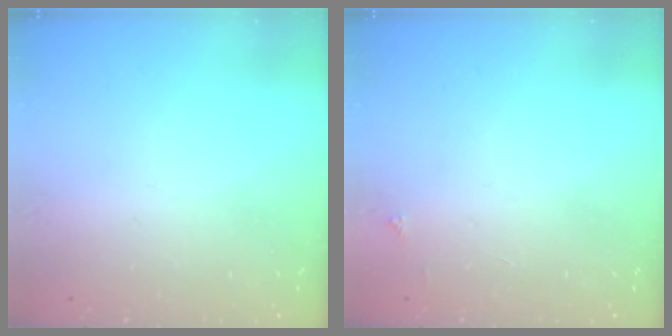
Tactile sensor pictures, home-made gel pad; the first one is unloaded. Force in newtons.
{"total": 2.0, "press": 2.0, "slide": 0.3}